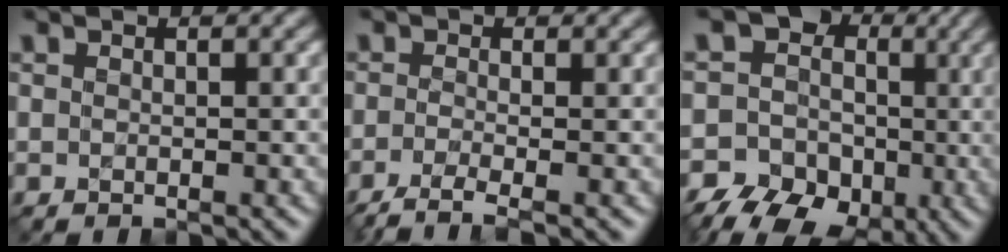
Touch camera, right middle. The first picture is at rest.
{"total": 3.0, "force": [-1.7, 0.8, 2.3], "torque": [-0.040, -0.003, -0.046]}
{"total": 13.0, "force": [-4.7, 11.2, 4.4], "torque": [-0.061, -0.010, -0.089]}